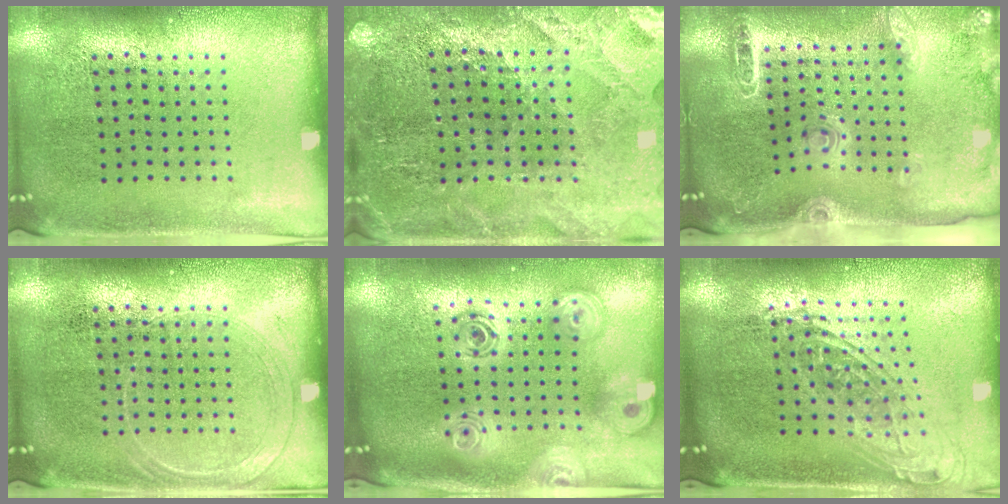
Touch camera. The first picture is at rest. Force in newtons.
{"total": 2.6, "press": 2.6, "slide": 0.4}
{"total": 1.9, "press": 1.9, "slide": 0.3}
{"total": 1.2, "press": 1.2, "slide": 0.2}
{"total": 2.5, "press": 1.9, "slide": 1.6}
{"total": 1.8, "press": 1.4, "slide": 1.2}